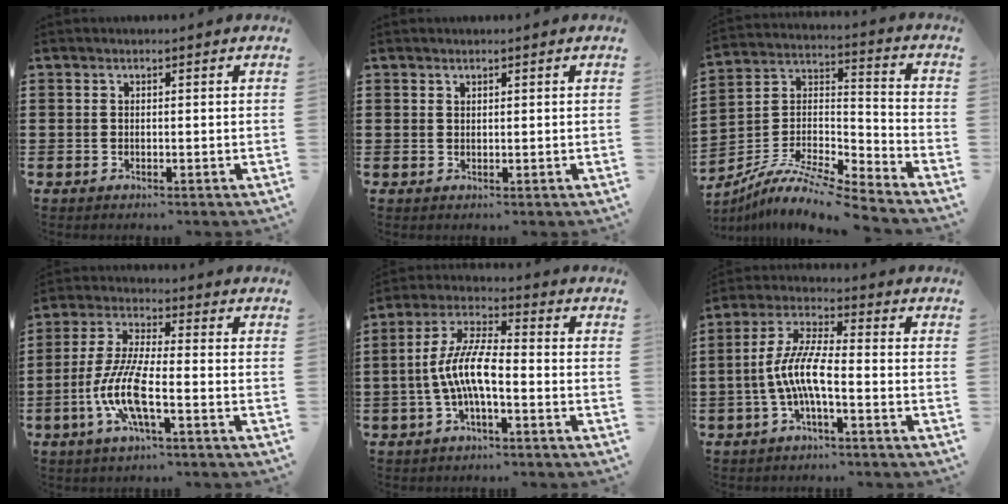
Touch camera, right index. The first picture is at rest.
{"total": 0.6, "force": [0.5, 0.3, 0.0], "torque": [-0.002, 0.001, 0.011]}
{"total": 9.3, "force": [-8.1, 1.5, 4.4], "torque": [-0.097, 0.002, -0.167]}
{"total": 9.2, "force": [-3.4, 2.0, 8.3], "torque": [-0.193, -0.016, -0.069]}
{"total": 8.4, "force": [-2.2, 2.3, 7.8], "torque": [-0.174, -0.008, -0.046]}
{"total": 7.9, "force": [-2.6, 1.5, 7.3], "torque": [-0.171, -0.014, -0.057]}